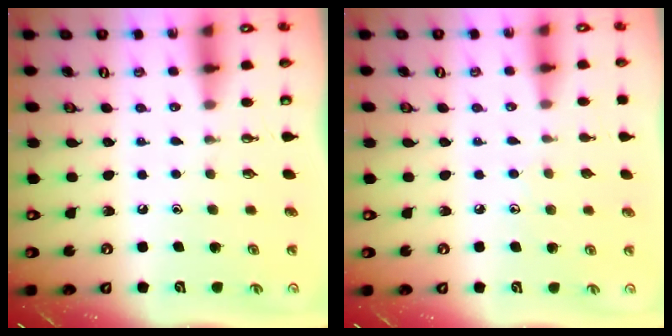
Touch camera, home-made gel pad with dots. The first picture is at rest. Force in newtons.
{"total": 4.7, "press": 4.7, "slide": 0.5}